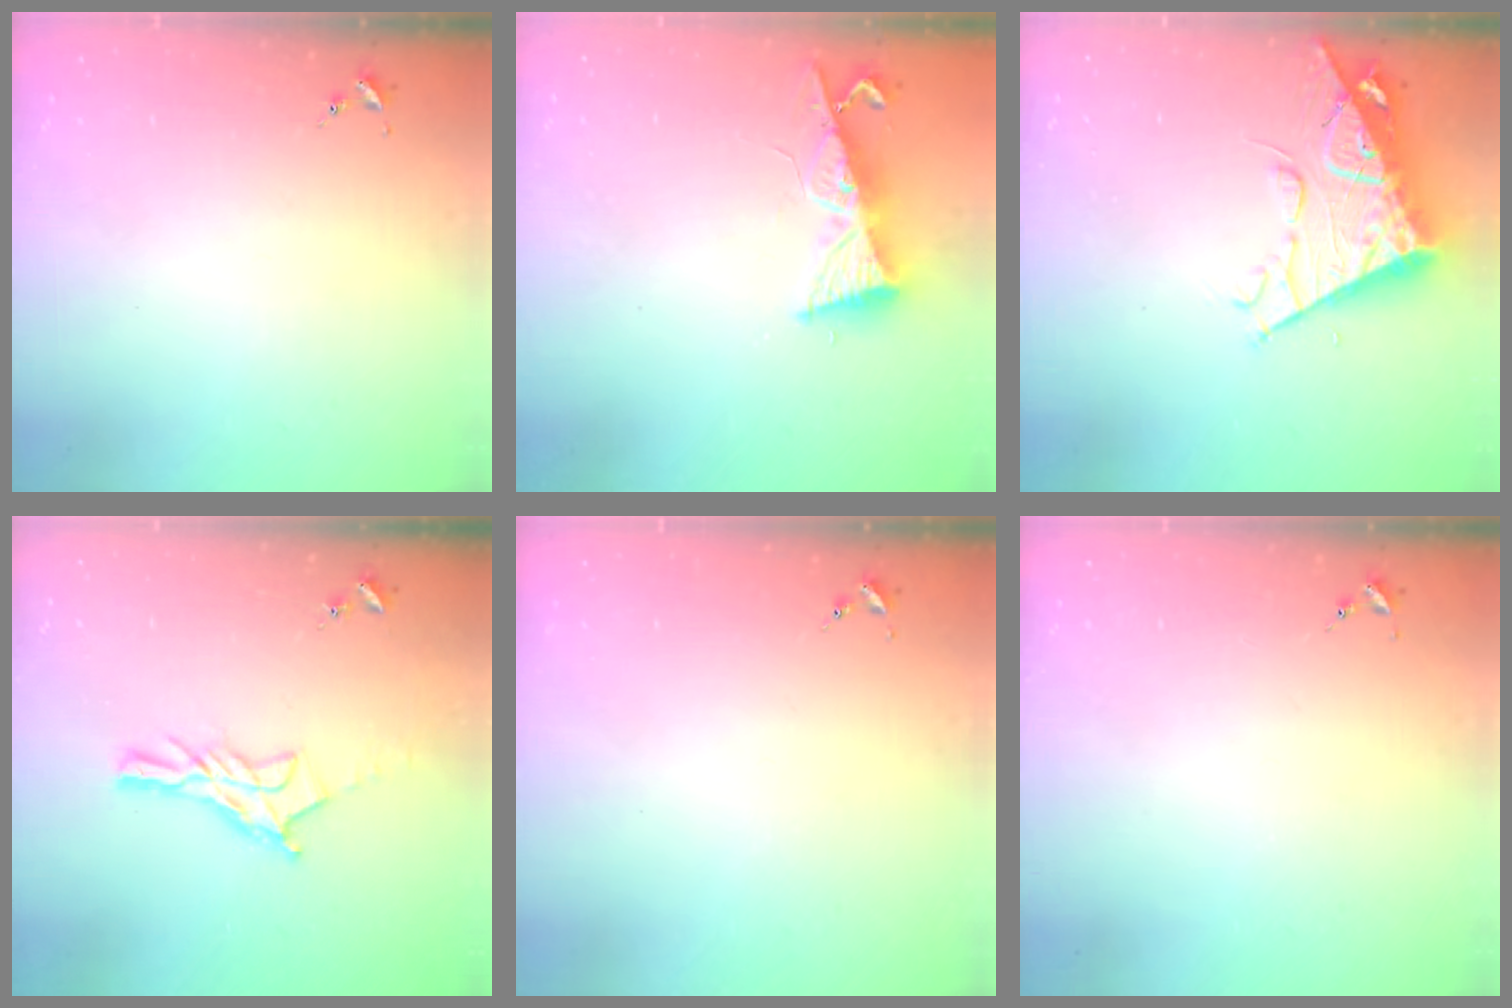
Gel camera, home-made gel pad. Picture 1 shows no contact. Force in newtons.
{"total": 8.6, "press": 8.5, "slide": 1.1}
{"total": 12.6, "press": 12.5, "slide": 1.4}
{"total": 12.5, "press": 12.4, "slide": 0.9}
{"total": 0.0}
{"total": 0.0}